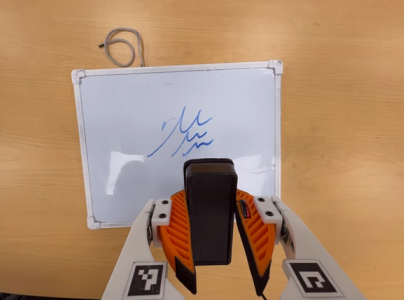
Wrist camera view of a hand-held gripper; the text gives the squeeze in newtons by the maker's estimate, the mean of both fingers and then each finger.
{"total": 8.5, "left": 7.4, "right": 9.7}